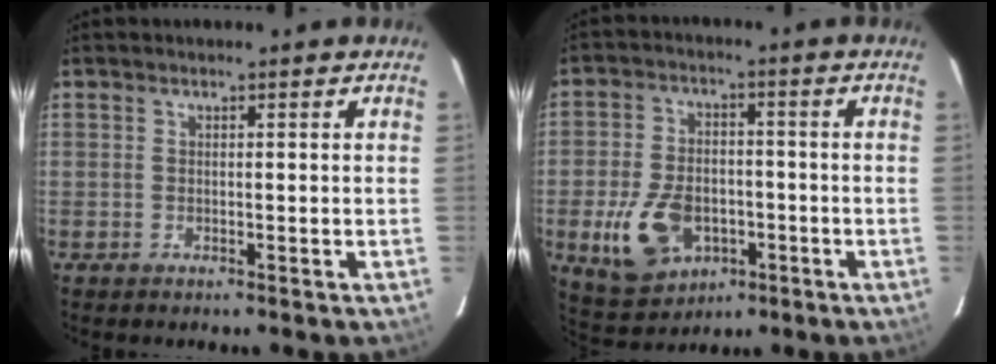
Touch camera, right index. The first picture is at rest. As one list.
[{"total": 13.3, "force": [-4.5, 8.9, 8.9], "torque": [-0.200, -0.005, -0.061]}]